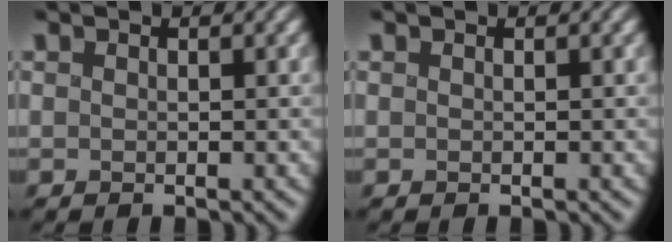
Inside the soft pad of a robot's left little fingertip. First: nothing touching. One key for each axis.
{"total": 0.0}